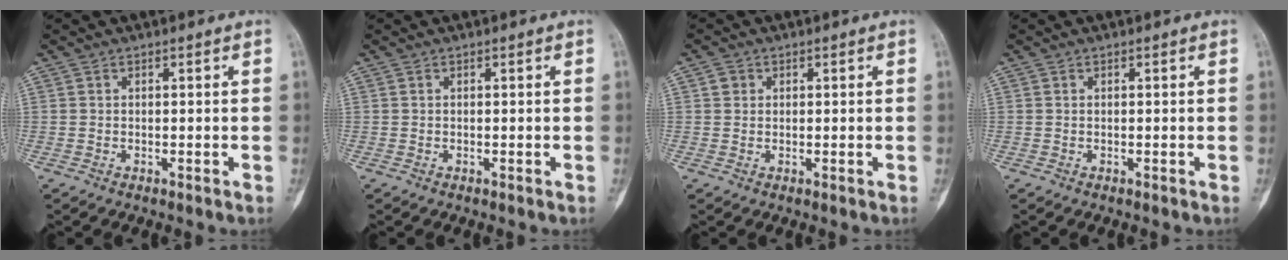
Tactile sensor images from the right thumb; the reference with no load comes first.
{"total": 0.0}
{"total": 1.4, "force": [0.4, 1.3, 0.3], "torque": [0.002, 0.001, 0.005]}
{"total": 0.0}